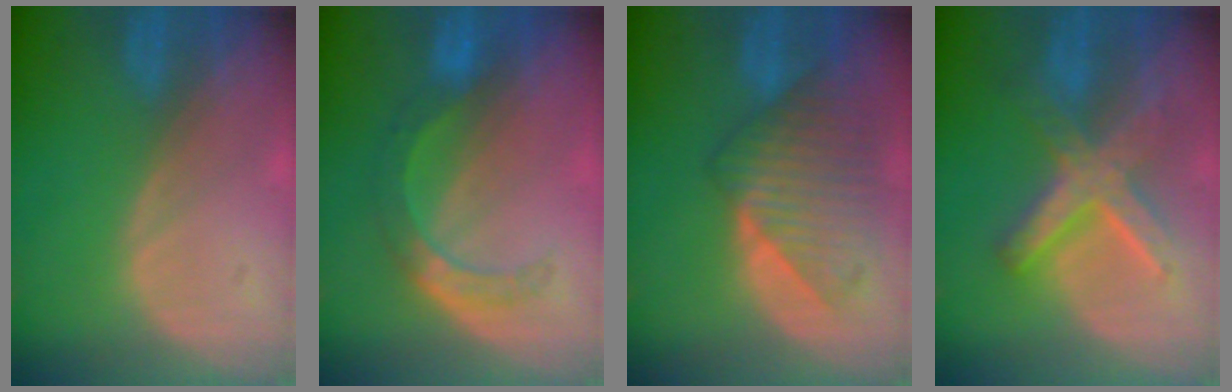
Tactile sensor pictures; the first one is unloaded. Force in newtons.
{"total": 5.6, "press": 5.4, "slide": 1.6}
{"total": 8.9, "press": 8.0, "slide": 3.7}
{"total": 8.4, "press": 8.4, "slide": 0.8}